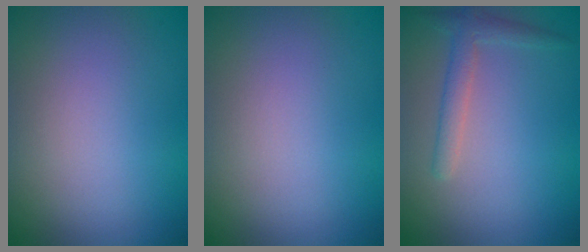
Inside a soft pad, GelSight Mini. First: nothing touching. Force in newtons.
{"total": 0.0}
{"total": 2.1, "press": 2.1, "slide": 0.0}